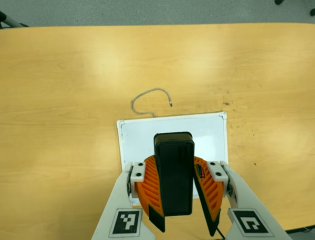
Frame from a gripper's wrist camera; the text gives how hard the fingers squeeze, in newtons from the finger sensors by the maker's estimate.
{"total": 10.0, "left": 9.9, "right": 10.0}